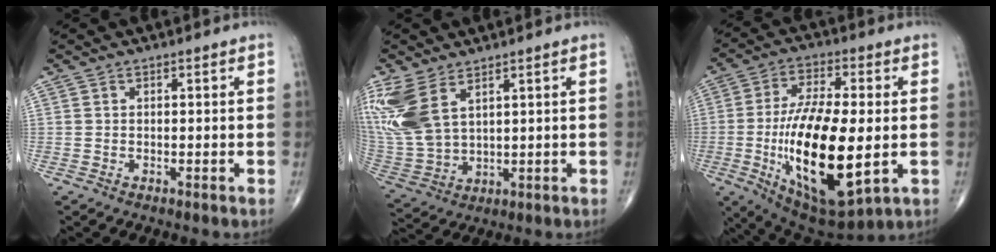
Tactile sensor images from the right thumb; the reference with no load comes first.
{"total": 13.8, "force": [6.6, 7.2, 9.8], "torque": [-0.235, -0.022, 0.151]}
{"total": 22.9, "force": [-3.0, 8.9, 20.9], "torque": [-0.390, -0.015, -0.034]}